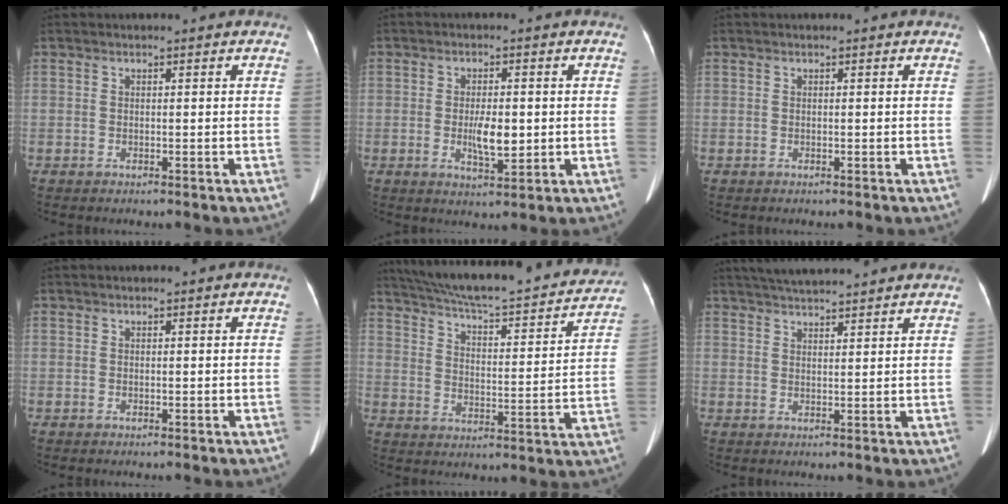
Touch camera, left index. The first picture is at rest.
{"total": 4.8, "force": [-0.5, 1.6, 4.5], "torque": [-0.083, -0.007, -0.005]}
{"total": 0.0}
{"total": 0.0}
{"total": 27.2, "force": [24.1, 4.1, 11.9], "torque": [-0.195, -0.020, 0.318]}
{"total": 8.6, "force": [7.9, 0.3, 3.3], "torque": [-0.059, 0.031, 0.117]}